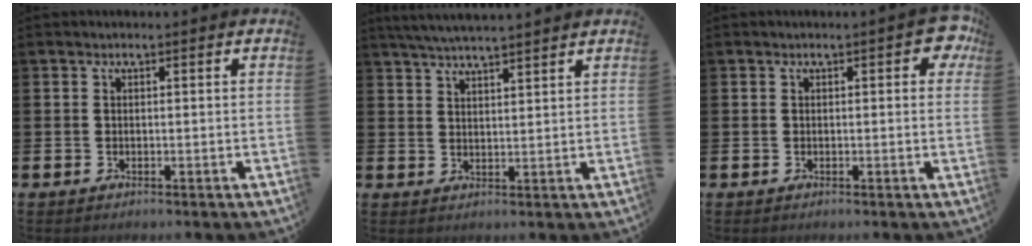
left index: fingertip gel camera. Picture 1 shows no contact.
{"total": 4.4, "force": [4.3, -0.2, 1.0], "torque": [-0.029, -0.016, 0.076]}
{"total": 2.7, "force": [0.5, 1.1, 2.4], "torque": [-0.032, 0.005, 0.000]}